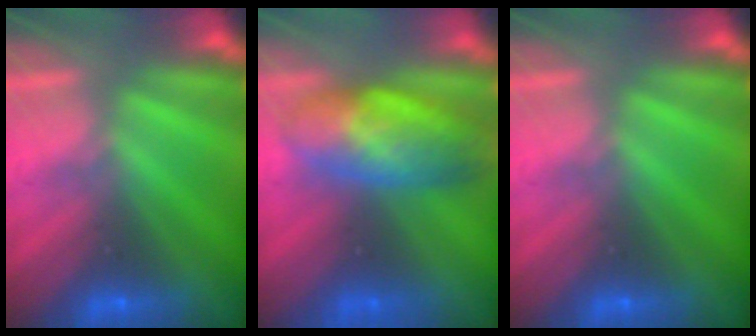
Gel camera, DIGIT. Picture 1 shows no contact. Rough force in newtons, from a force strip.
{"total": 6.7}
{"total": 0.0}